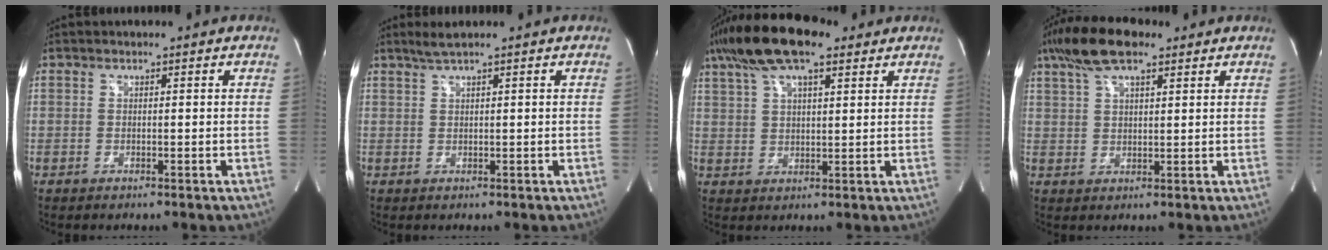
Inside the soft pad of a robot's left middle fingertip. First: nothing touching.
{"total": 2.0, "force": [1.5, -0.3, 1.3], "torque": [-0.033, 0.008, 0.034]}
{"total": 13.1, "force": [8.9, 3.7, 8.9], "torque": [-0.178, 0.038, 0.160]}
{"total": 9.6, "force": [6.4, 3.0, 6.5], "torque": [-0.132, 0.029, 0.116]}